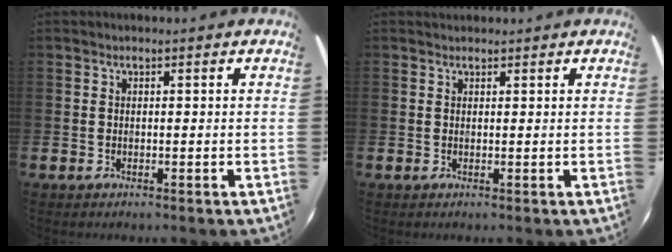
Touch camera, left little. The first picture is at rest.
{"total": 0.6, "force": [0.6, 0.2, -0.1], "torque": [0.010, 0.000, 0.010]}